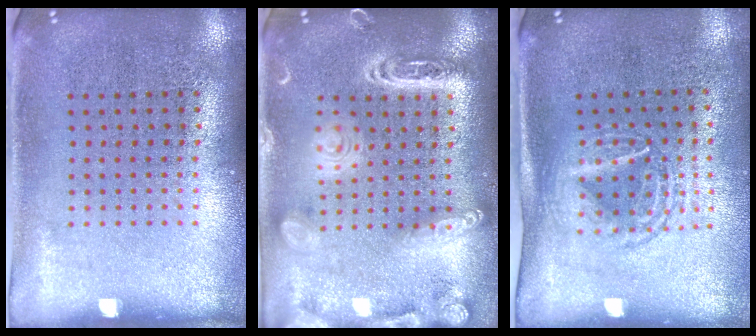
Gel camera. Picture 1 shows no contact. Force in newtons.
{"total": 2.7, "press": 2.7, "slide": 0.2}
{"total": 1.7, "press": 1.4, "slide": 1.0}